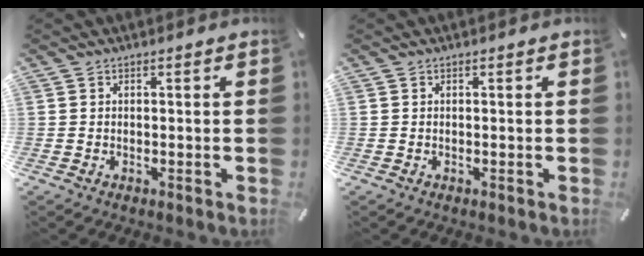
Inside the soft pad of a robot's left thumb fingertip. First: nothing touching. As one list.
[{"total": 0.0}]